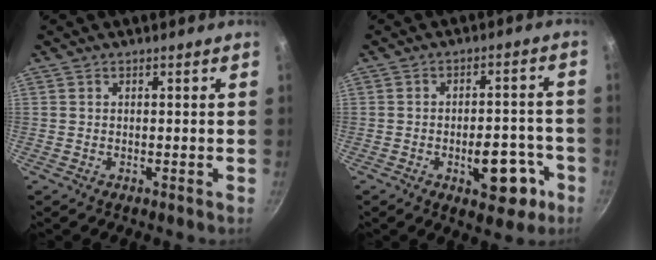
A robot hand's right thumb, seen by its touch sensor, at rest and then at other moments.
{"total": 10.3, "force": [-4.1, 5.3, 7.9], "torque": [-0.073, 0.031, -0.046]}